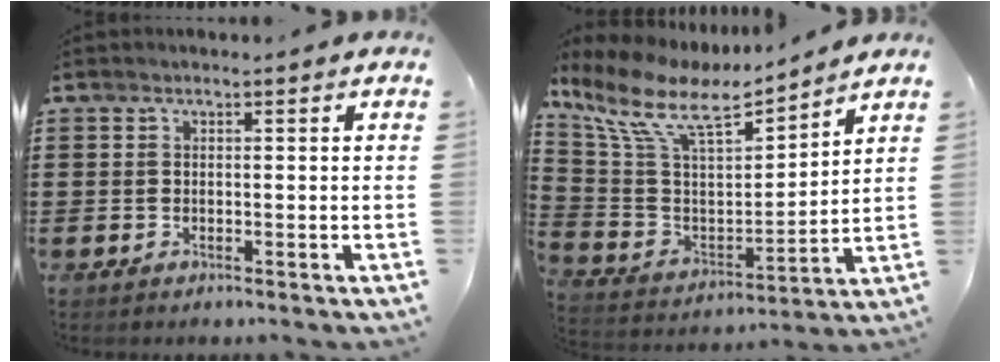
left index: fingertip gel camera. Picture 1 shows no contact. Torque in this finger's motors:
{"motor_torque": [2.14, 0.00, 0.43, 0.21]}